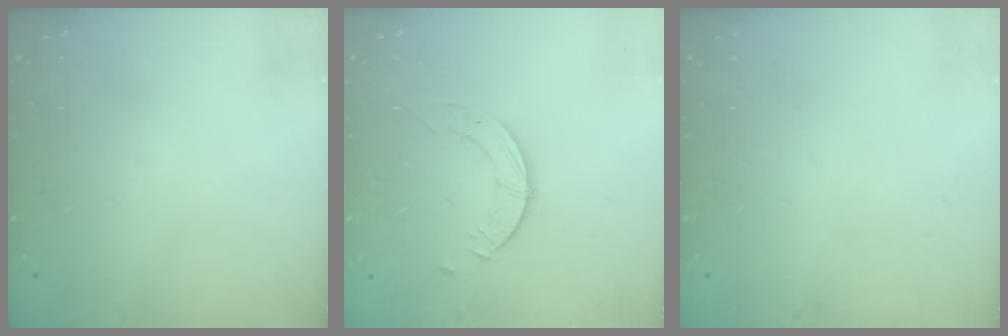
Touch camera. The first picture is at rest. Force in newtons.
{"total": 2.3, "press": 2.3, "slide": 0.3}
{"total": 0.0}